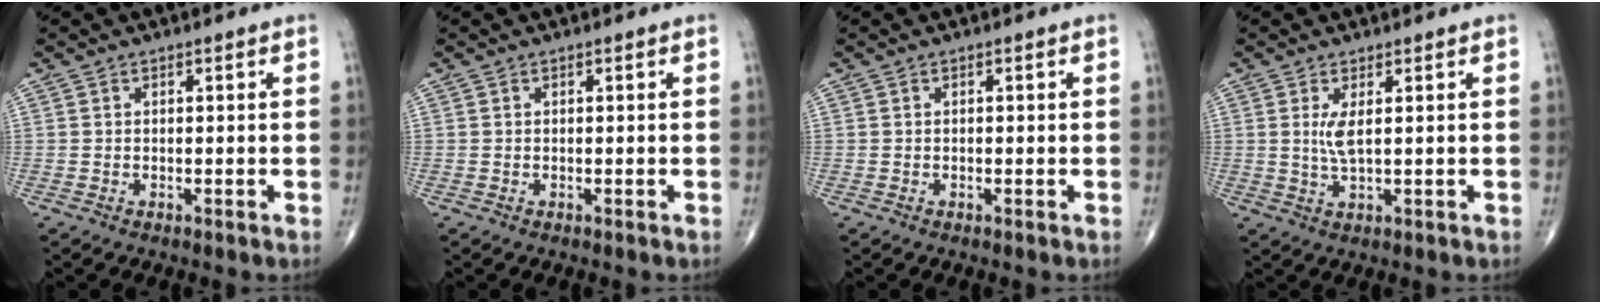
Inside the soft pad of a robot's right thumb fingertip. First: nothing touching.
{"total": 0.0}
{"total": 0.0}
{"total": 3.2, "force": [0.7, 0.6, 3.0], "torque": [-0.067, -0.012, 0.021]}